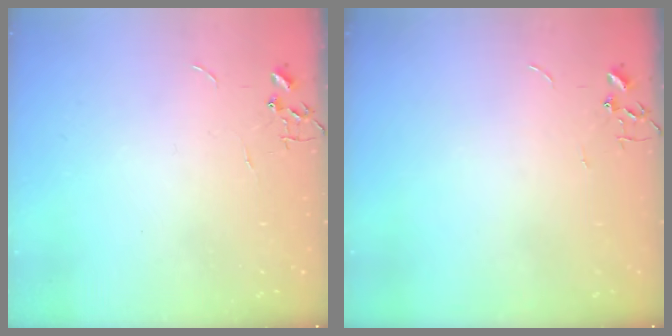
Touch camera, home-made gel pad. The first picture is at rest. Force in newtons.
{"total": 0.0}